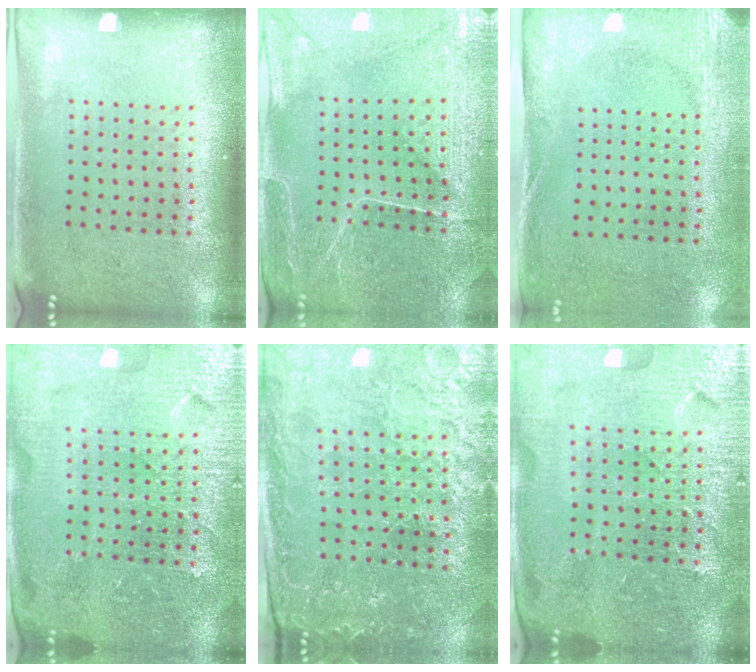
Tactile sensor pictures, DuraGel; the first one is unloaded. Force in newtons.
{"total": 1.3, "press": 1.3, "slide": 0.3}
{"total": 2.7, "press": 2.1, "slide": 1.7}
{"total": 4.8, "press": 4.5, "slide": 1.6}
{"total": 3.2, "press": 3.1, "slide": 0.4}
{"total": 5.1, "press": 4.7, "slide": 1.9}